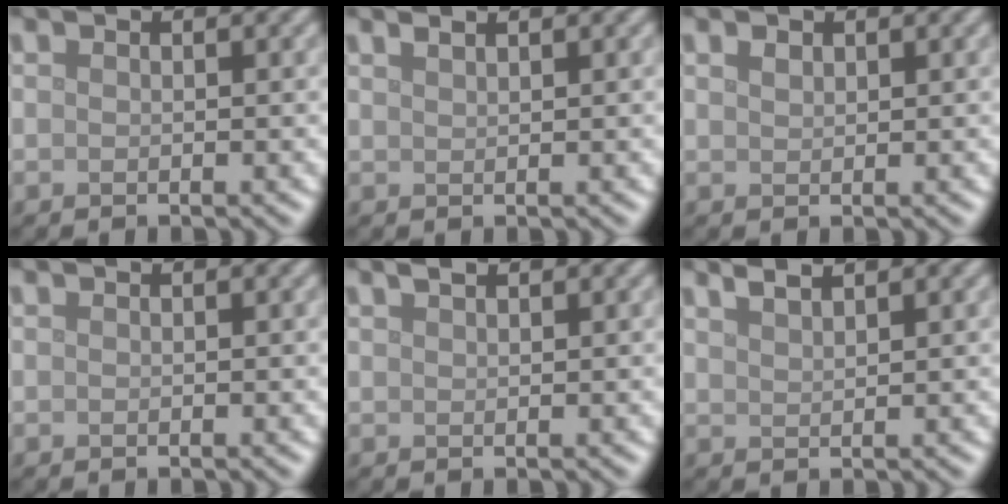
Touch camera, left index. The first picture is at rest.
{"total": 1.0, "force": [0.8, 0.3, 0.5], "torque": [-0.002, 0.002, 0.009]}
{"total": 0.8, "force": [0.6, 0.4, 0.3], "torque": [-0.008, 0.000, 0.013]}
{"total": 0.0}
{"total": 0.8, "force": [0.7, 0.2, 0.4], "torque": [-0.006, 0.002, 0.013]}
{"total": 2.0, "force": [1.6, 0.5, 0.9], "torque": [-0.004, 0.005, 0.020]}